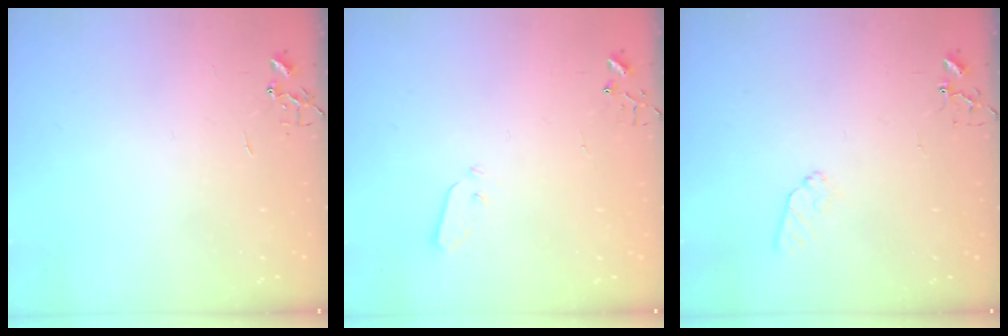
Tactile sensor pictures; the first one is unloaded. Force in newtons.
{"total": 3.6, "press": 3.6, "slide": 0.2}
{"total": 7.7, "press": 7.6, "slide": 0.9}